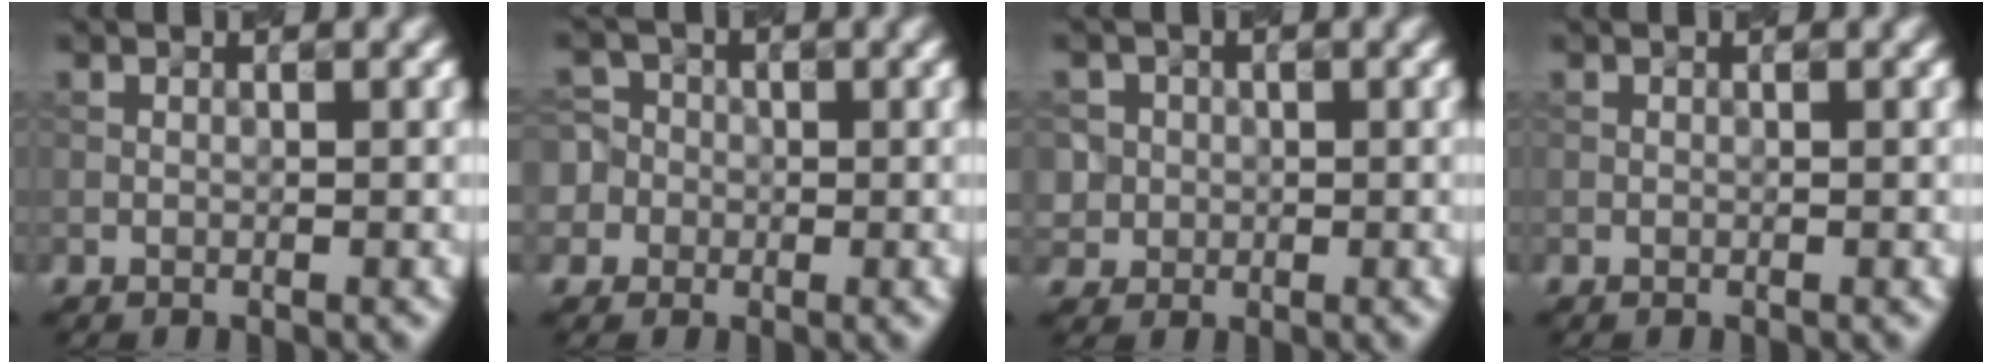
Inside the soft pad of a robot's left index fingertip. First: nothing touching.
{"total": 5.6, "force": [-0.7, 5.3, 1.6], "torque": [-0.028, 0.028, -0.049]}
{"total": 3.5, "force": [0.5, 3.4, 0.8], "torque": [-0.007, 0.017, 0.007]}
{"total": 0.0}